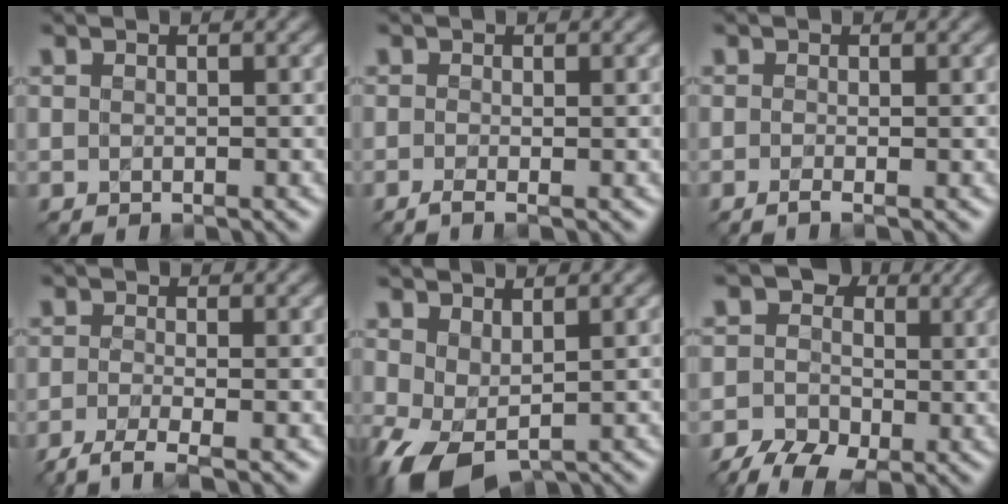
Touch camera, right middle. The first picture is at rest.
{"total": 0.9, "force": [-0.3, 0.2, 0.8], "torque": [-0.016, -0.003, -0.014]}
{"total": 0.7, "force": [-0.3, 0.1, 0.7], "torque": [-0.011, -0.002, -0.012]}
{"total": 2.9, "force": [-1.8, 0.7, 2.2], "torque": [-0.043, -0.004, -0.047]}
{"total": 4.3, "force": [-0.4, 2.5, 3.4], "torque": [-0.083, -0.002, -0.003]}
{"total": 7.3, "force": [-1.8, 5.7, 4.2], "torque": [-0.048, 0.000, -0.033]}